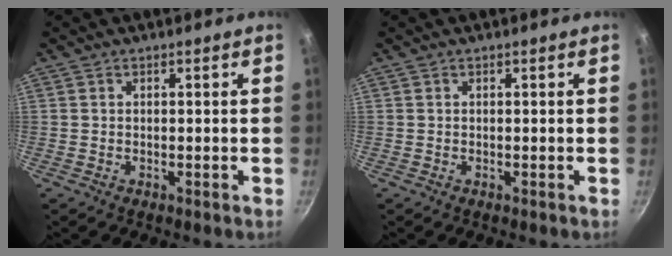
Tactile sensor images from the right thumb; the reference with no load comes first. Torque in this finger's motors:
{"motor_torque": [-0.29, 0.03, 0.20, -0.15, 0.04]}